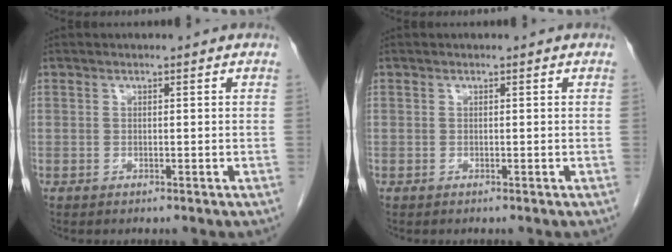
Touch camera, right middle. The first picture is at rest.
{"total": 0.0}